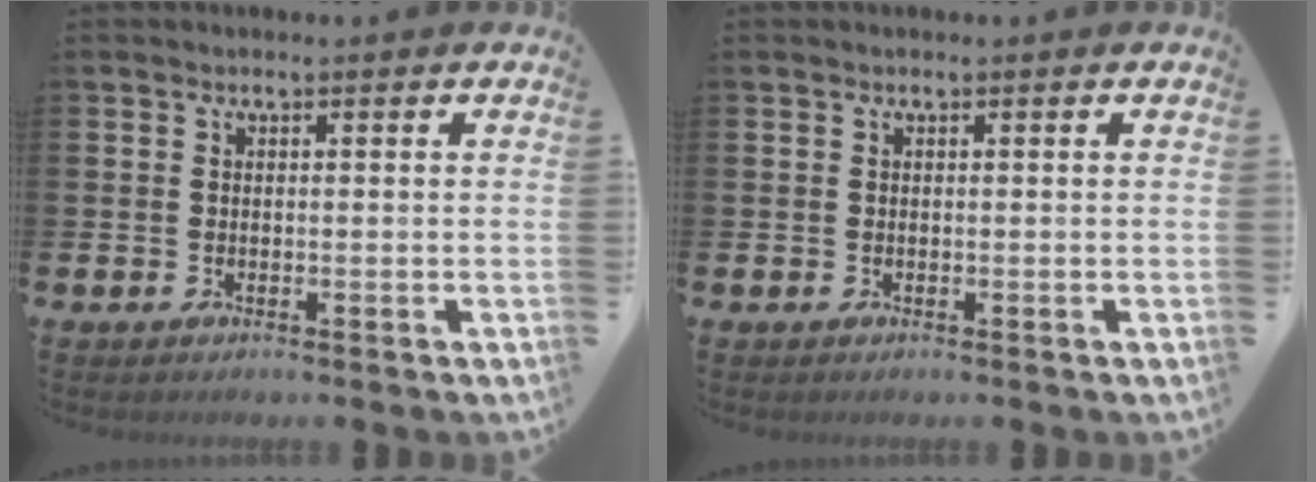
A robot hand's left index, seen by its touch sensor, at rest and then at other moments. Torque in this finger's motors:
{"motor_torque": [0.00, 0.00, 0.03, 0.00]}